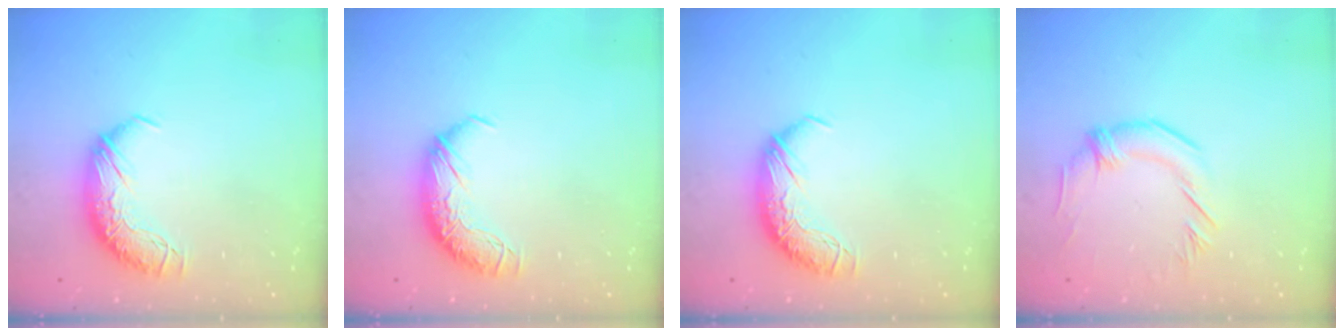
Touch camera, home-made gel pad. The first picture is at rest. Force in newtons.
{"total": 0.0}
{"total": 0.0}
{"total": 1.5, "press": 1.4, "slide": 0.4}